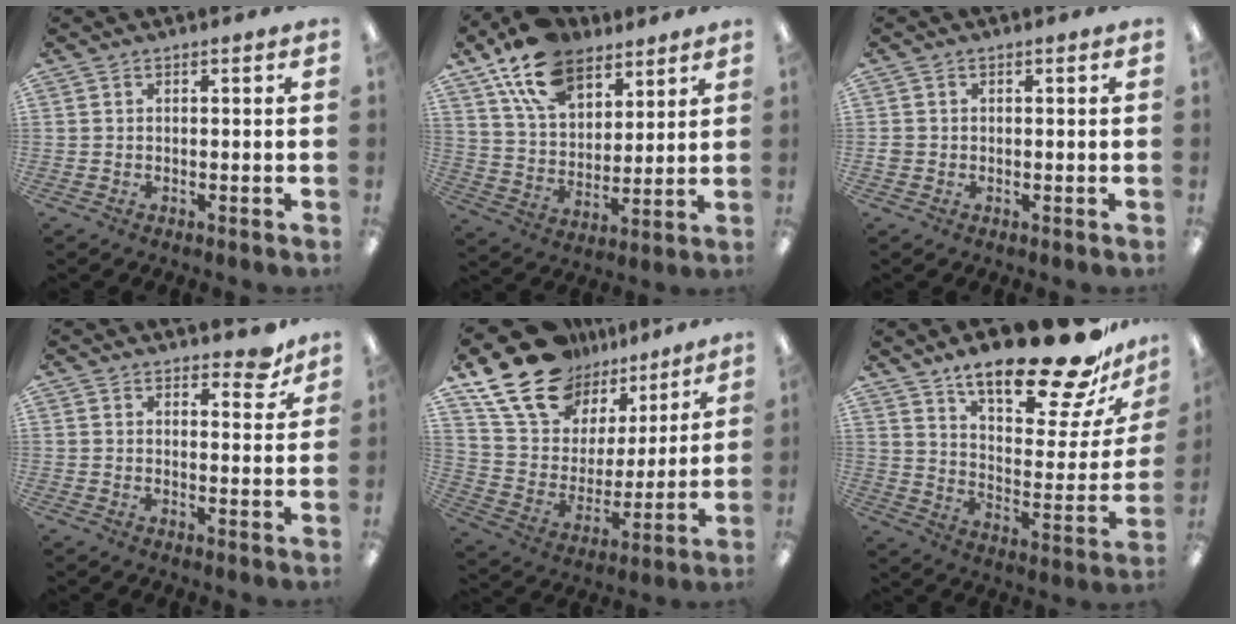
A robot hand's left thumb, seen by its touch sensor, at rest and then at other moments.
{"total": 15.7, "force": [10.8, 8.8, 7.1], "torque": [-0.141, -0.045, 0.205]}
{"total": 1.3, "force": [-0.2, 1.2, 0.4], "torque": [-0.006, 0.004, -0.006]}
{"total": 6.0, "force": [4.7, 2.5, 2.8], "torque": [-0.017, -0.030, 0.077]}
{"total": 20.3, "force": [14.0, 12.5, 7.7], "torque": [-0.159, -0.084, 0.267]}
{"total": 23.9, "force": [18.1, 7.0, 14.0], "torque": [-0.201, -0.129, 0.298]}